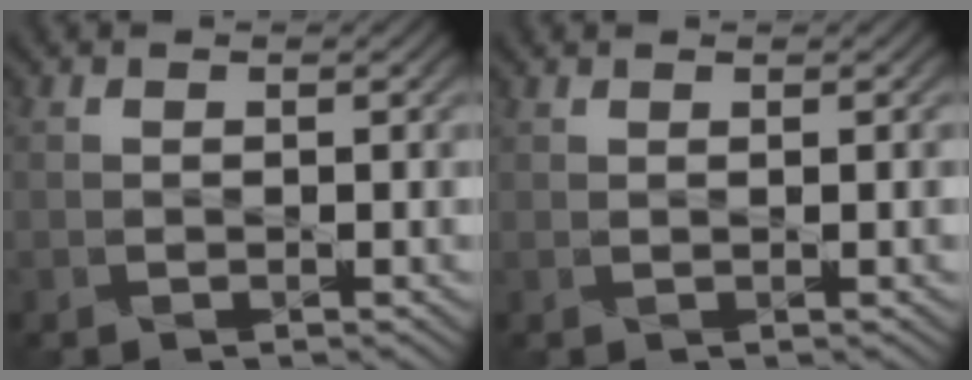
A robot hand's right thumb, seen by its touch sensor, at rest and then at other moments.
{"total": 1.0, "force": [0.5, -0.2, 0.8], "torque": [-0.016, 0.005, 0.012]}